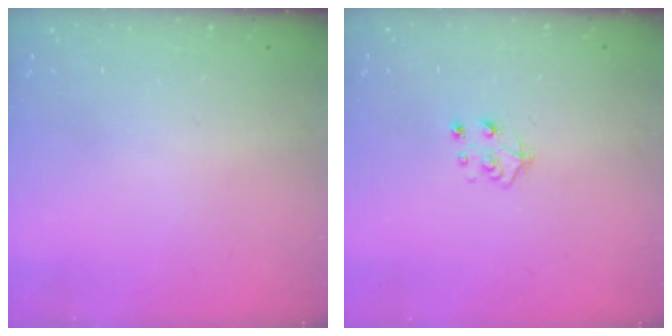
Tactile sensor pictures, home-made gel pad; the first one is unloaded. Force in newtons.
{"total": 4.8, "press": 4.8, "slide": 0.4}